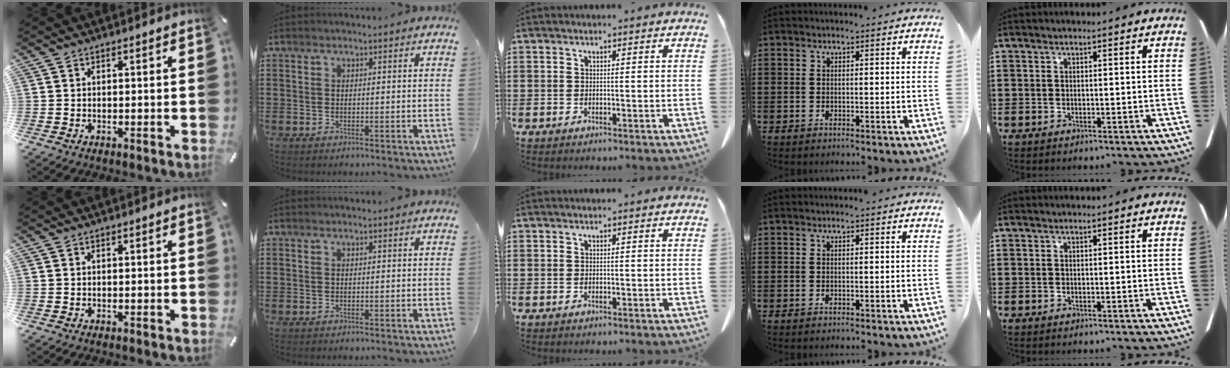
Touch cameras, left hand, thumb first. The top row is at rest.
{}